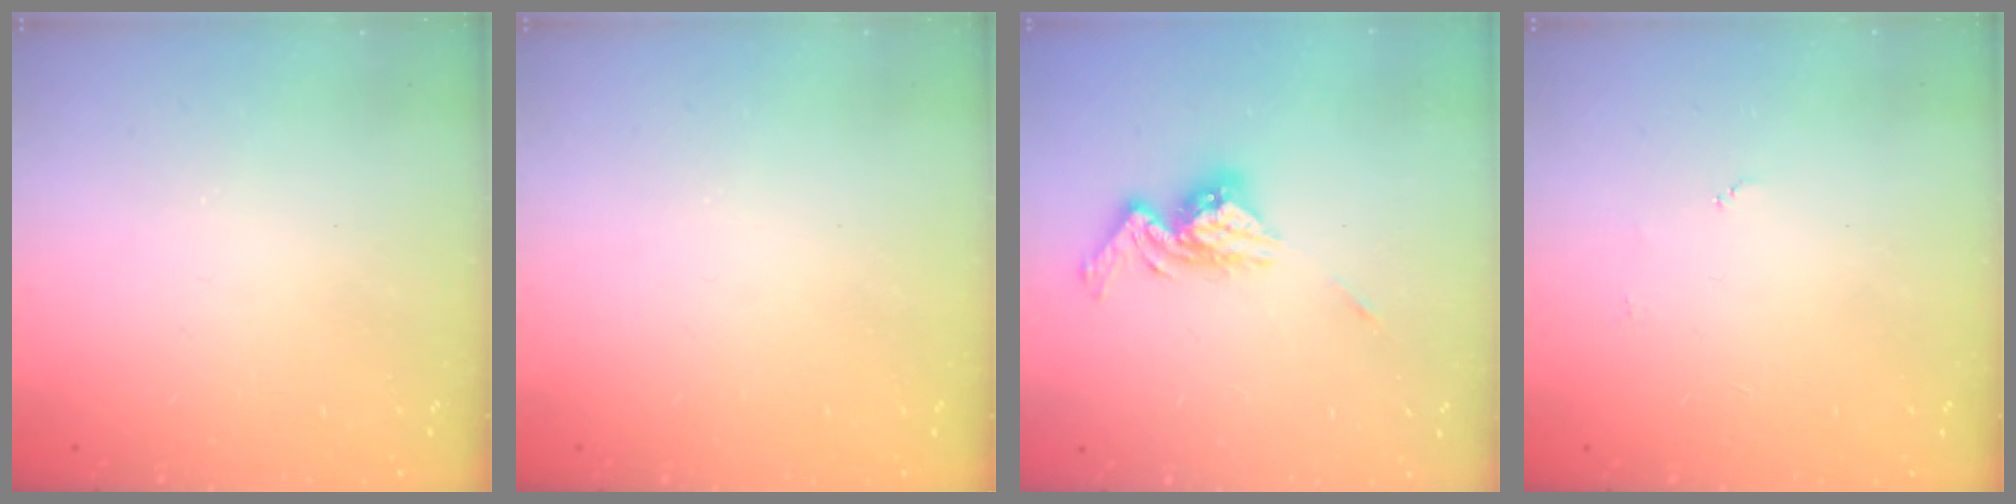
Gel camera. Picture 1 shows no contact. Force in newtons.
{"total": 0.0}
{"total": 11.2, "press": 11.1, "slide": 0.9}
{"total": 3.7, "press": 3.7, "slide": 0.4}